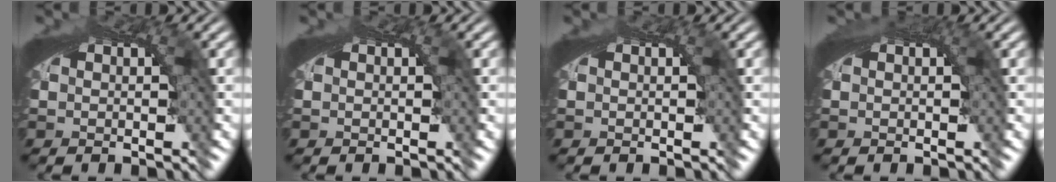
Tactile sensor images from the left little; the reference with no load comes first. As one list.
[{"total": 0.0}, {"total": 0.6, "force": [-0.1, -0.2, -0.5], "torque": [0.005, -0.003, 0.000]}, {"total": 0.6, "force": [0.3, 0.3, 0.4], "torque": [-0.007, 0.001, 0.004]}]